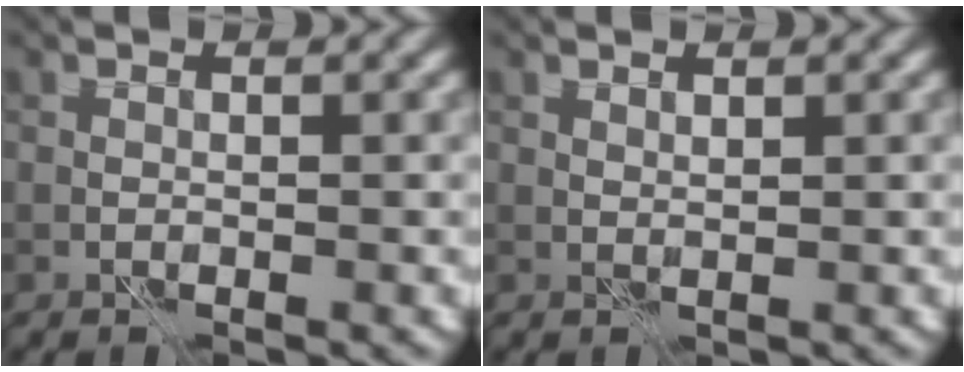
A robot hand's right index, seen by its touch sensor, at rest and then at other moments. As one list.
[{"total": 0.6, "force": [0.6, 0.1, 0.2], "torque": [-0.008, 0.000, 0.011]}]